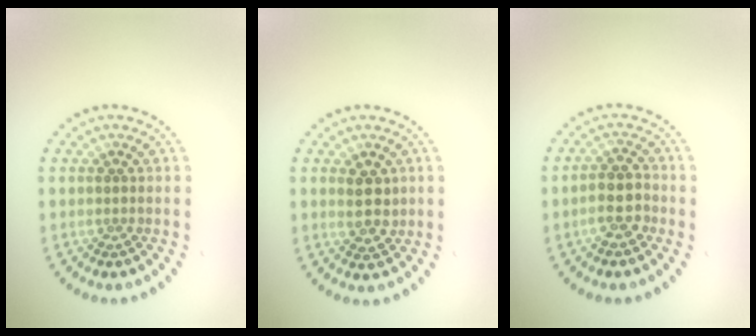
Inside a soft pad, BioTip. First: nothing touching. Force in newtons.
{"total": 2.6, "press": 2.5, "slide": 0.9}
{"total": 2.8, "press": 2.7, "slide": 0.9}